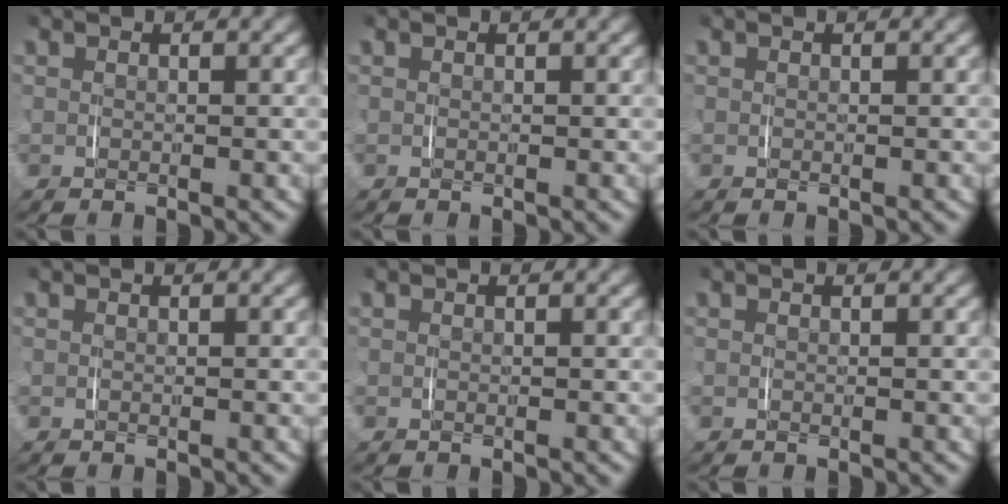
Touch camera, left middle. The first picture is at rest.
{"total": 0.0}
{"total": 0.0}
{"total": 0.0}
{"total": 0.0}
{"total": 0.0}